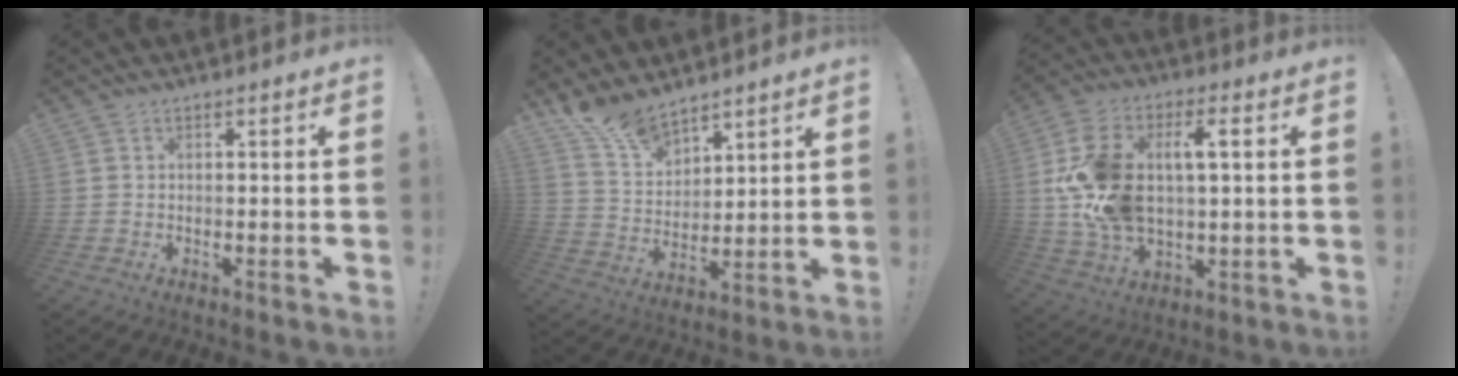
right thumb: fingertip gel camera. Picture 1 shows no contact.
{"total": 11.0, "force": [9.4, 4.8, 3.2], "torque": [-0.077, -0.066, 0.183]}
{"total": 17.8, "force": [2.9, 10.6, 14.0], "torque": [-0.273, 0.001, 0.049]}